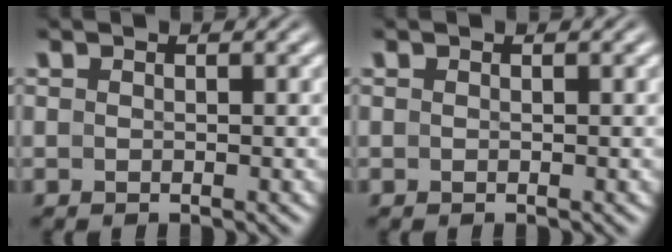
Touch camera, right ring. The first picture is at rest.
{"total": 0.0}